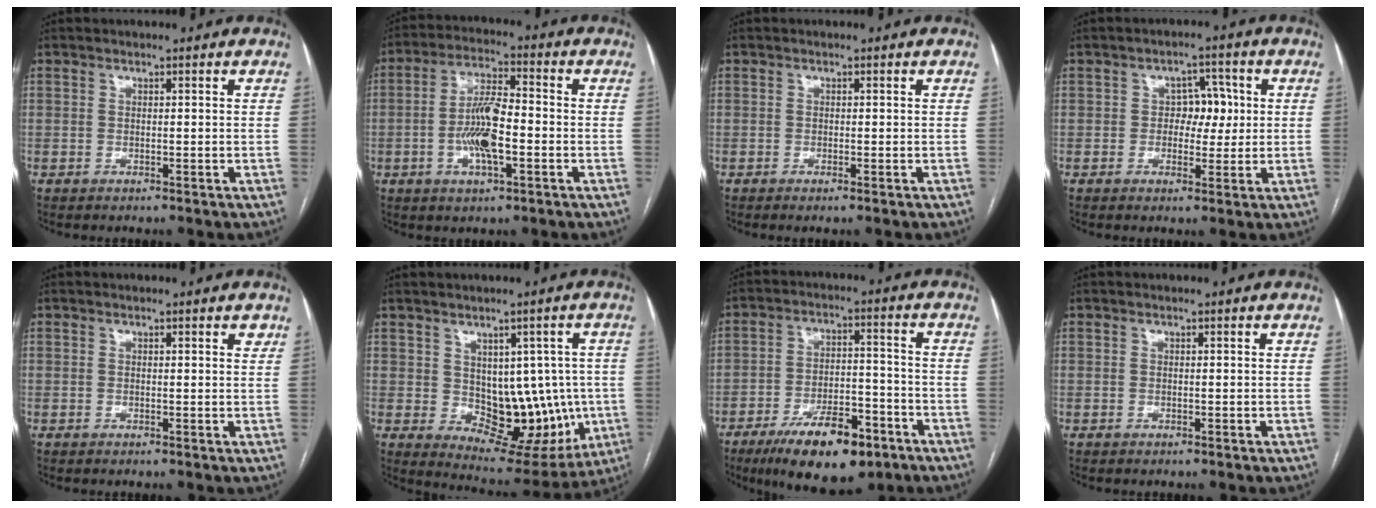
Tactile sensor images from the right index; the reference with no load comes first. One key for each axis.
{"total": 9.2, "fx": -2.0, "fy": 2.5, "fz": 8.6, "tx": -0.172, "ty": 0.010, "tz": -0.037}
{"total": 0.7, "fx": -0.5, "fy": -0.1, "fz": 0.6, "tx": -0.010, "ty": -0.001, "tz": -0.007}
{"total": 4.9, "fx": 0.4, "fy": 3.3, "fz": 3.6, "tx": -0.045, "ty": 0.015, "tz": 0.006}
{"total": 1.1, "fx": 0.7, "fy": 0.4, "fz": 0.7, "tx": -0.008, "ty": -0.001, "tz": 0.003}
{"total": 12.7, "fx": -0.6, "fy": 7.9, "fz": 10.0, "tx": -0.108, "ty": 0.013, "tz": 0.022}
{"total": 14.1, "fx": -9.0, "fy": 5.1, "fz": 9.7, "tx": -0.156, "ty": 0.001, "tz": -0.141}
{"total": 0.0}